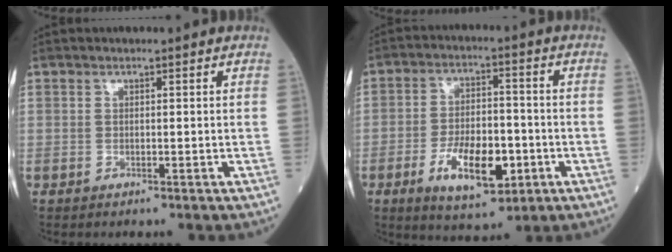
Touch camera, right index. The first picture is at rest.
{"total": 10.7, "force": [-3.8, 4.3, 9.0], "torque": [-0.167, -0.004, -0.060]}